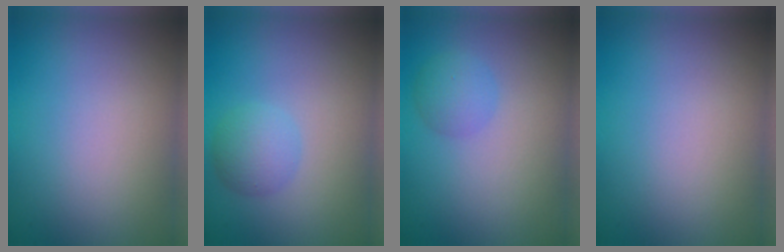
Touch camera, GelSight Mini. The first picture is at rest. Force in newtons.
{"total": 2.7, "press": 2.7, "slide": 0.1}
{"total": 2.0, "press": 2.0, "slide": 0.1}
{"total": 0.0}